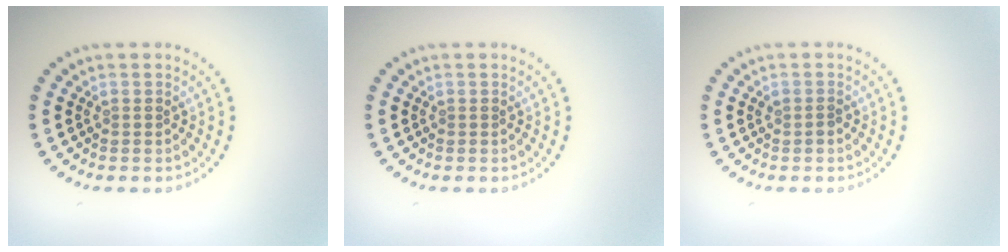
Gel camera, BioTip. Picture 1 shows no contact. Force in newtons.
{"total": 0.0}
{"total": 0.7, "press": 0.7, "slide": 0.2}